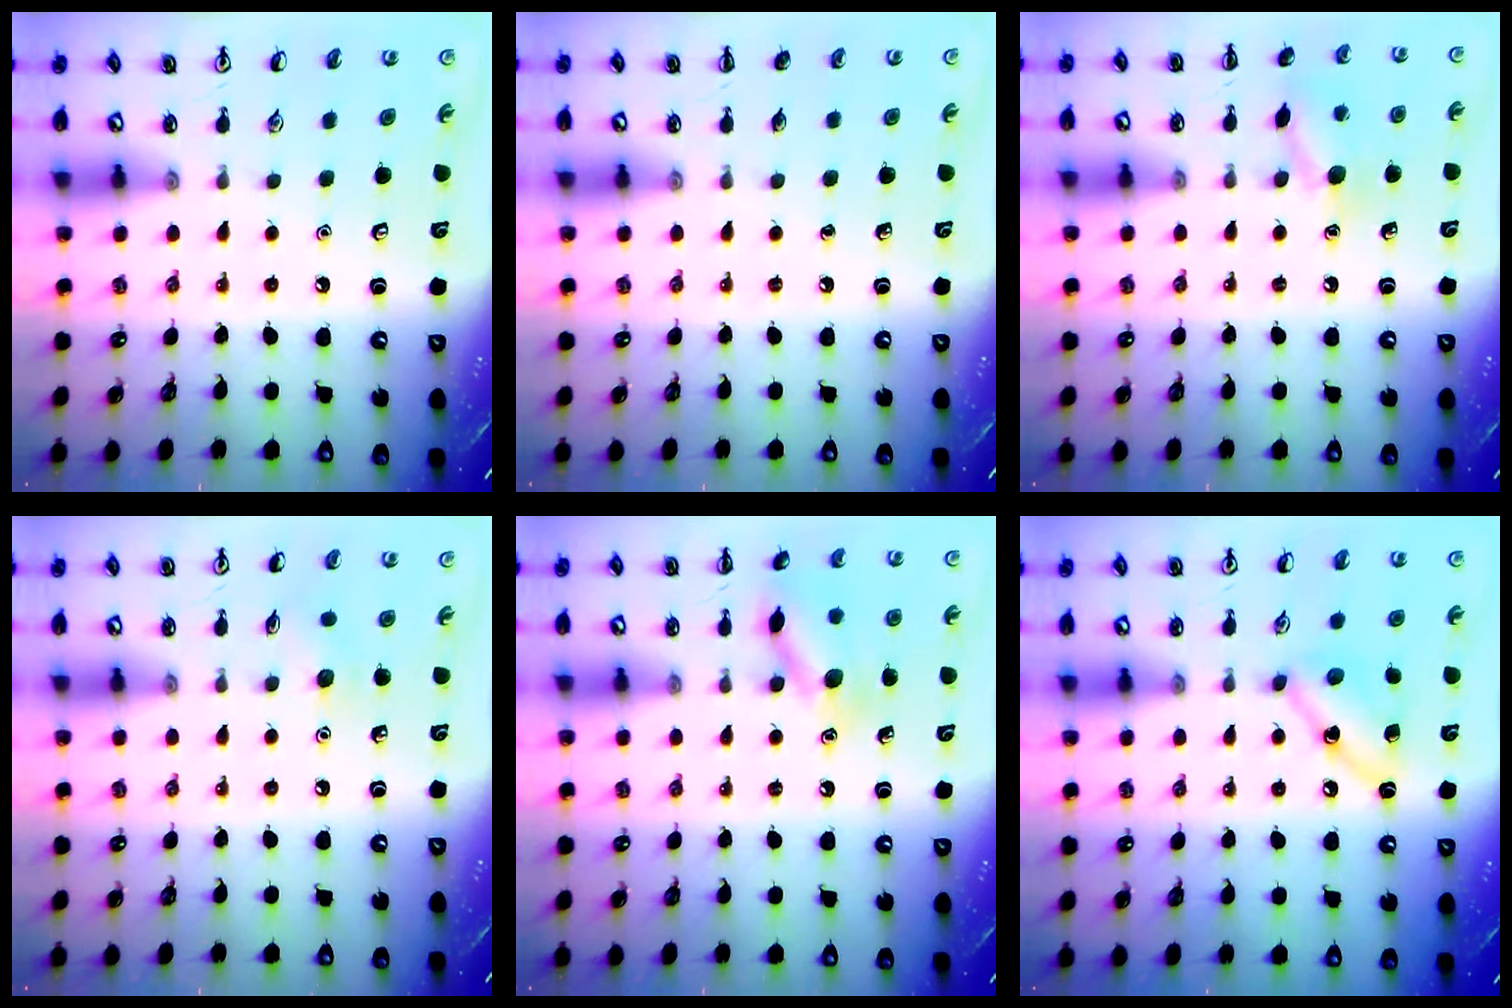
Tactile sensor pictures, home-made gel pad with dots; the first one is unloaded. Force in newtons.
{"total": 0.0}
{"total": 10.0, "press": 9.9, "slide": 1.5}
{"total": 4.7, "press": 4.5, "slide": 1.4}
{"total": 11.9, "press": 11.9, "slide": 0.6}
{"total": 7.4, "press": 7.2, "slide": 1.5}